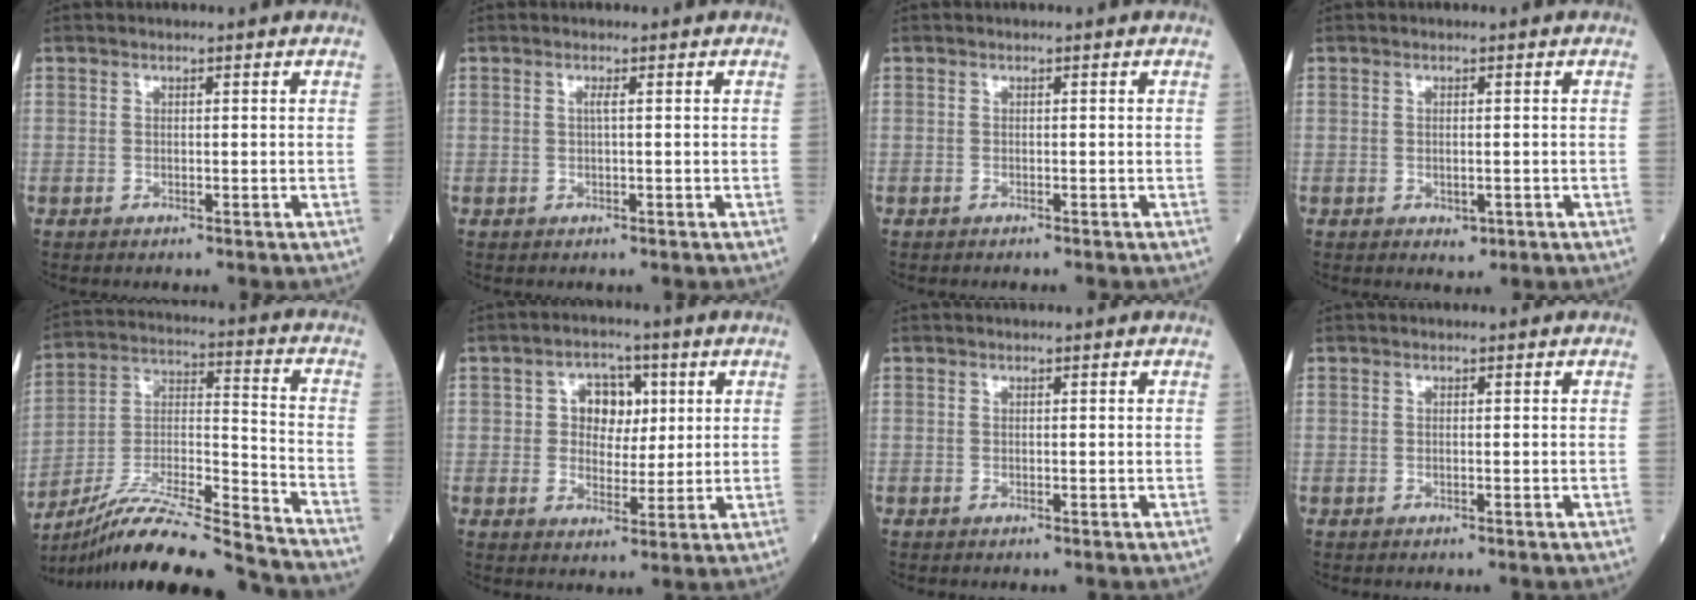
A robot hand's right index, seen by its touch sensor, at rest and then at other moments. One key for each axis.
{"total": 0.7, "fx": 0.1, "fy": -0.2, "fz": 0.7, "tx": -0.014, "ty": 0.000, "tz": 0.001}
{"total": 0.6, "fx": -0.5, "fy": 0.1, "fz": 0.1, "tx": -0.005, "ty": 0.000, "tz": -0.011}
{"total": 1.7, "fx": -0.4, "fy": 1.0, "fz": 1.3, "tx": -0.022, "ty": -0.001, "tz": 0.005}
{"total": 22.4, "fx": -20.1, "fy": 0.1, "fz": 9.8, "tx": -0.188, "ty": -0.018, "tz": -0.344}
{"total": 6.0, "fx": 1.5, "fy": 4.4, "fz": 3.9, "tx": -0.056, "ty": 0.016, "tz": 0.026}
{"total": 0.0}
{"total": 0.0}